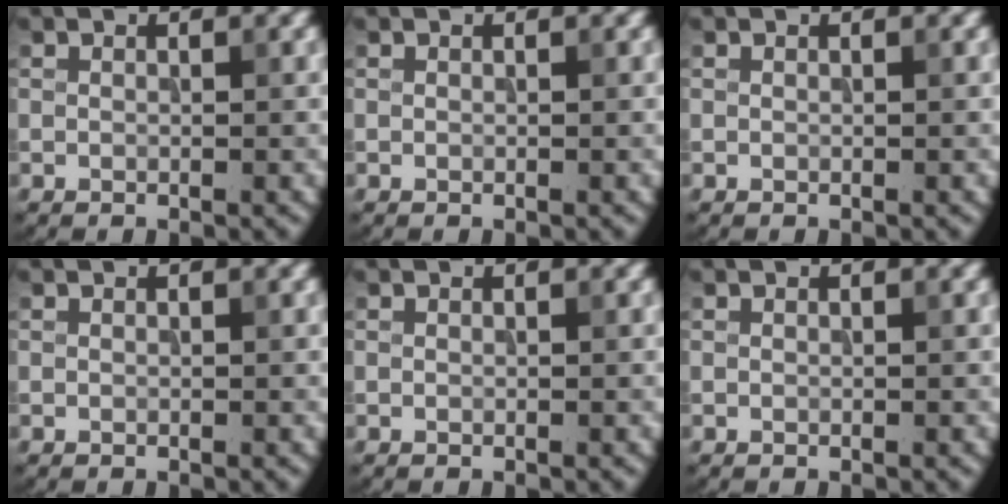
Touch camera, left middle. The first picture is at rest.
{"total": 0.0}
{"total": 0.0}
{"total": 0.0}
{"total": 0.0}
{"total": 0.0}